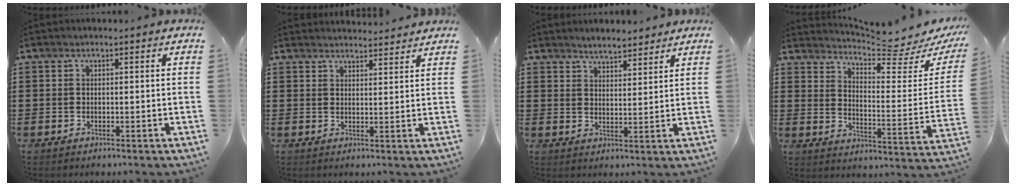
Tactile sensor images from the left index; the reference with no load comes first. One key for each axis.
{"total": 2.6, "fx": 2.6, "fy": 0.1, "fz": -0.1, "tx": -0.006, "ty": -0.007, "tz": 0.050}
{"total": 3.3, "fx": 3.3, "fy": 0.5, "fz": 0.1, "tx": -0.012, "ty": -0.006, "tz": 0.062}
{"total": 6.3, "fx": 5.8, "fy": -0.5, "fz": 2.3, "tx": -0.058, "ty": -0.059, "tz": 0.094}